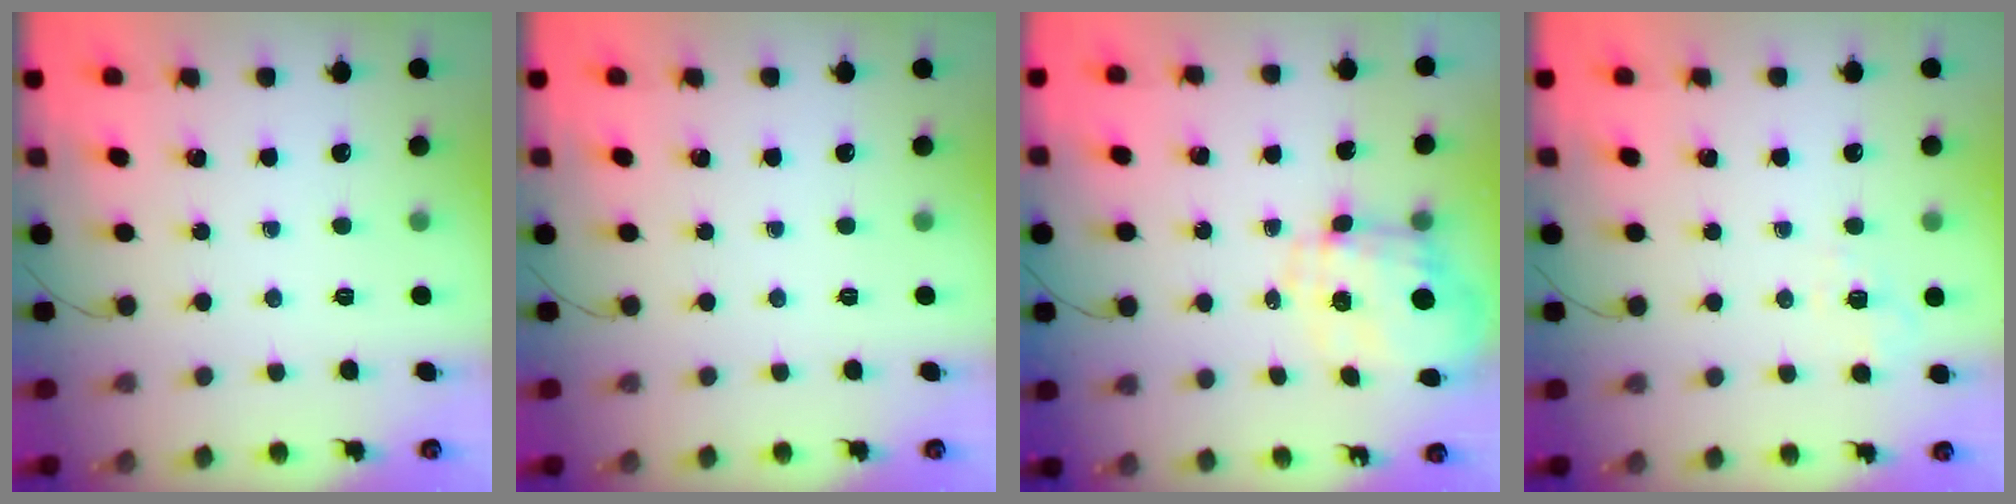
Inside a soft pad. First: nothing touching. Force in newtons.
{"total": 0.0}
{"total": 3.6, "press": 3.3, "slide": 1.5}
{"total": 2.4, "press": 1.7, "slide": 1.7}